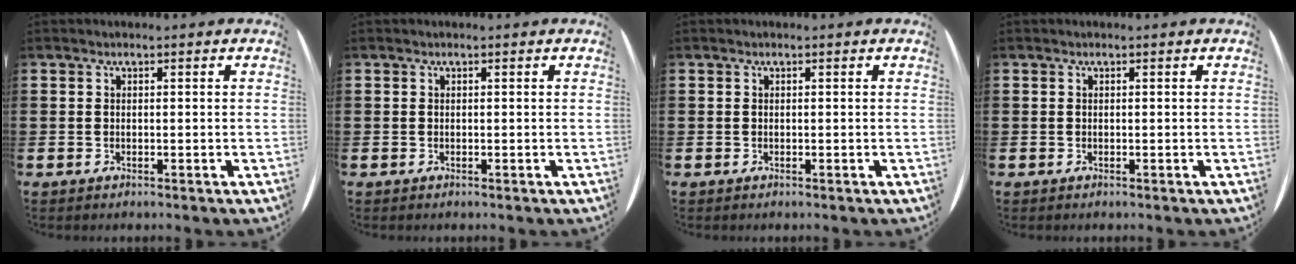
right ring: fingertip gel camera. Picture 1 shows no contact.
{"total": 0.0}
{"total": 0.0}
{"total": 0.0}